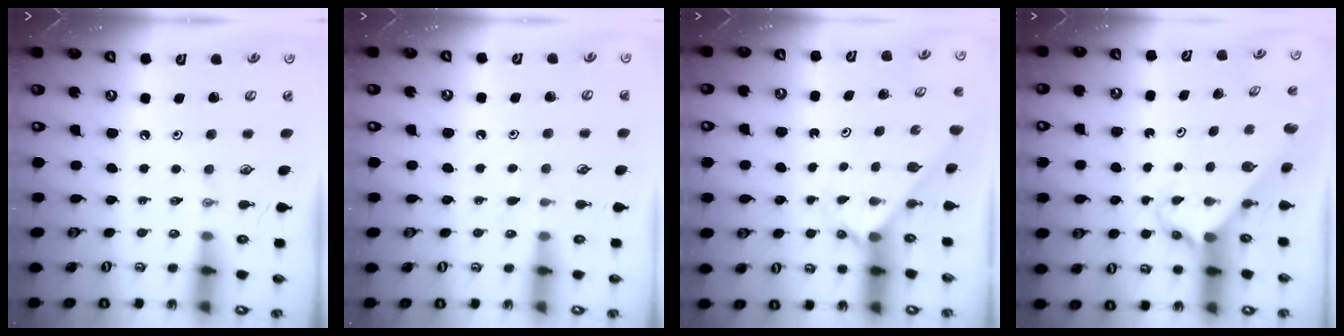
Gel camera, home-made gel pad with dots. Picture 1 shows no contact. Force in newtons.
{"total": 4.7, "press": 4.7, "slide": 0.6}
{"total": 1.9, "press": 1.9, "slide": 0.2}
{"total": 2.7, "press": 2.7, "slide": 0.2}